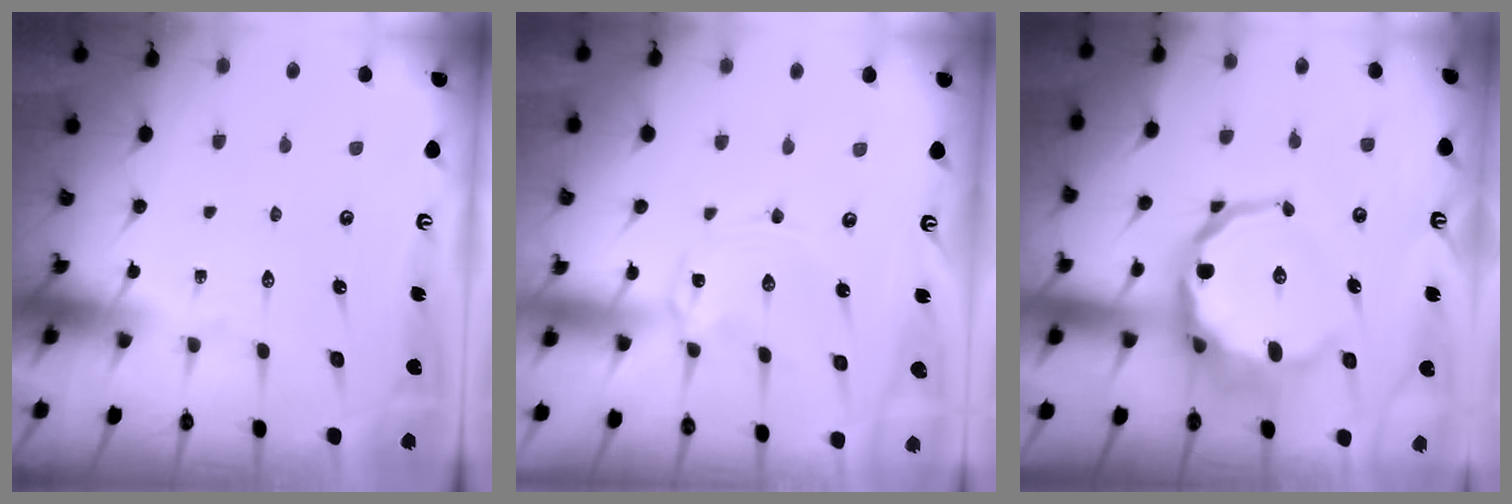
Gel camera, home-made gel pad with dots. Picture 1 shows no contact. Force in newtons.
{"total": 0.0}
{"total": 13.5, "press": 13.1, "slide": 3.2}